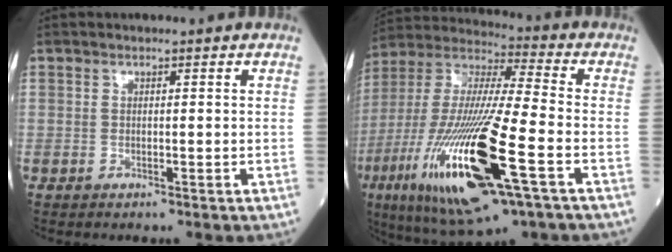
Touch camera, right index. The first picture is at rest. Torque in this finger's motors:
{"motor_torque": [1.80, -0.34, 1.06, 0.21]}